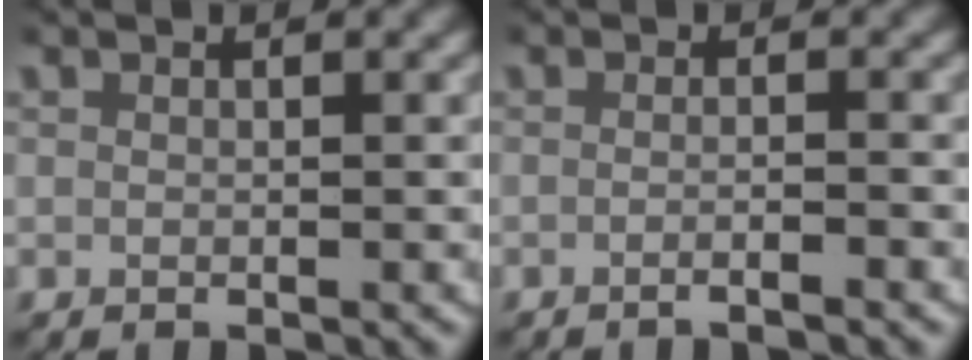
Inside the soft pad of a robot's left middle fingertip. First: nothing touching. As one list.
[{"total": 1.6, "force": [-1.2, -0.5, 1.0], "torque": [-0.021, -0.001, -0.022]}]